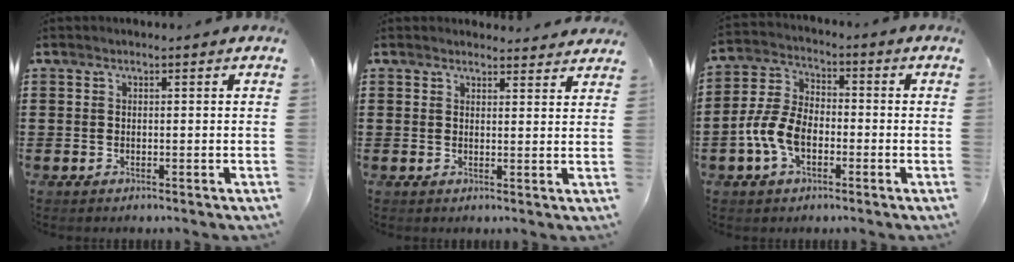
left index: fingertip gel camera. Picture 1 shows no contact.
{"total": 2.4, "force": [2.4, 0.3, 0.2], "torque": [-0.002, -0.009, 0.044]}
{"total": 7.3, "force": [-2.7, 4.4, 5.1], "torque": [-0.138, 0.001, -0.062]}